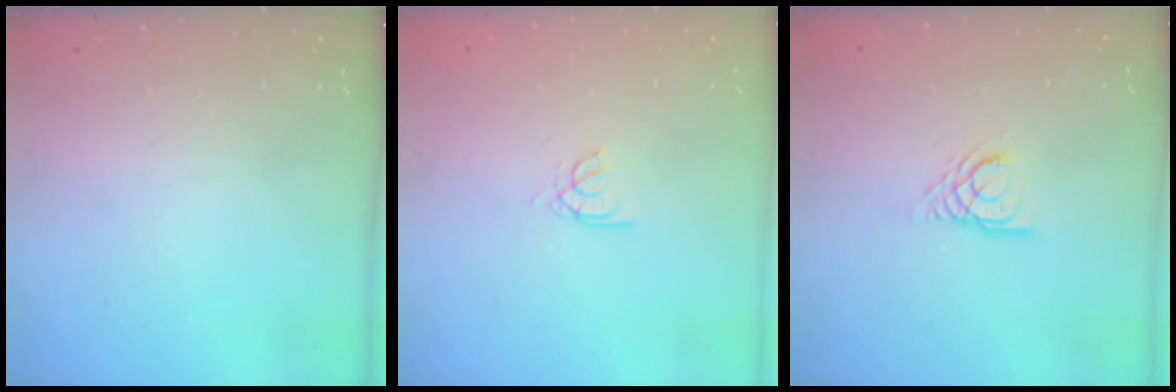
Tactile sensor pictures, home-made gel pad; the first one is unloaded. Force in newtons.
{"total": 2.4, "press": 2.4, "slide": 0.3}
{"total": 4.5, "press": 4.4, "slide": 0.4}